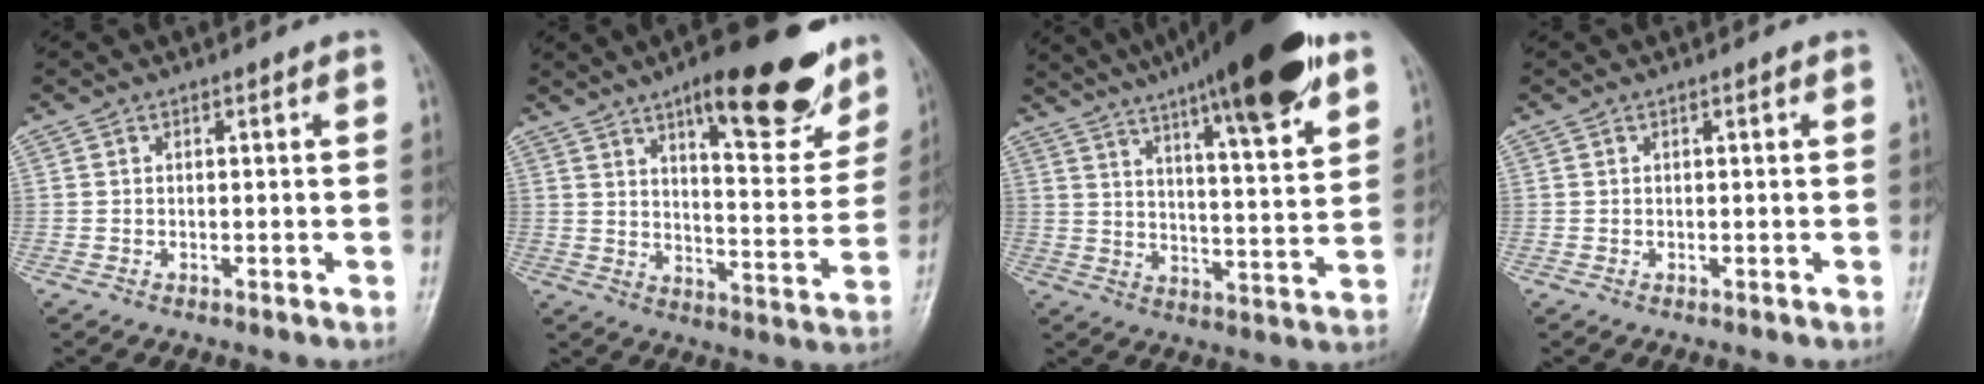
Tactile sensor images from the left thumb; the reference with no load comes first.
{"total": 20.4, "force": [12.6, 6.5, 14.7], "torque": [-0.156, -0.061, 0.182]}
{"total": 23.3, "force": [15.3, 4.1, 17.1], "torque": [-0.246, -0.043, 0.229]}
{"total": 0.0}